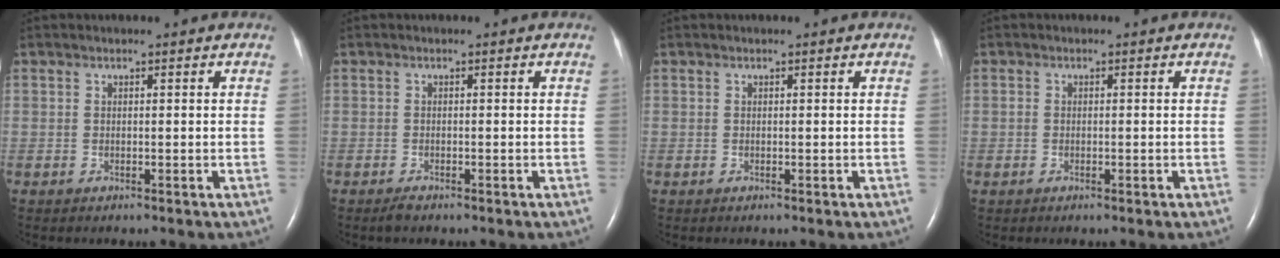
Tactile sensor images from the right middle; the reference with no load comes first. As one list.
[{"total": 0.9, "force": [-0.8, 0.1, 0.4], "torque": [-0.016, -0.003, -0.013]}, {"total": 0.0}, {"total": 0.6, "force": [-0.2, 0.4, 0.5], "torque": [-0.015, -0.001, -0.002]}]